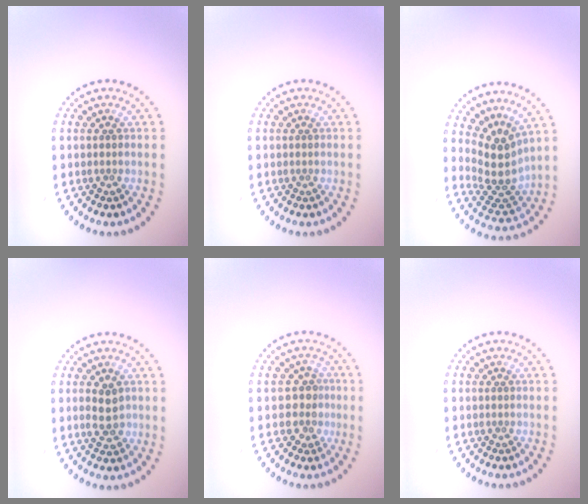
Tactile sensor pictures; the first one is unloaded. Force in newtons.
{"total": 0.0}
{"total": 4.0, "press": 2.8, "slide": 2.8}
{"total": 2.5, "press": 2.5, "slide": 0.1}
{"total": 2.4, "press": 2.0, "slide": 1.4}
{"total": 0.0}